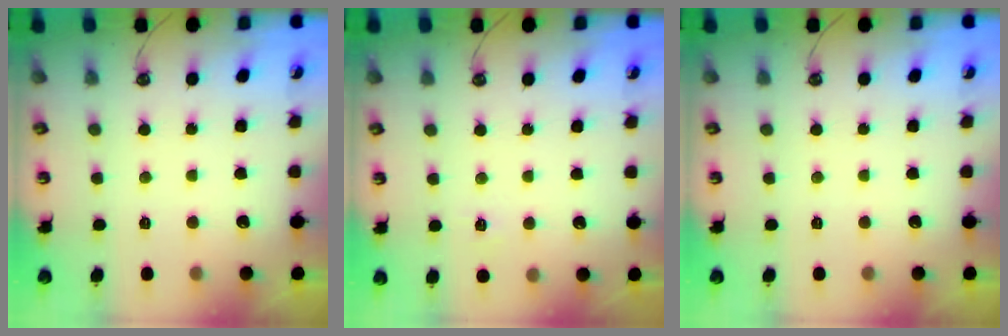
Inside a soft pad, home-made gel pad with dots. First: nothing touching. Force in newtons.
{"total": 3.8, "press": 3.7, "slide": 0.7}
{"total": 0.0}